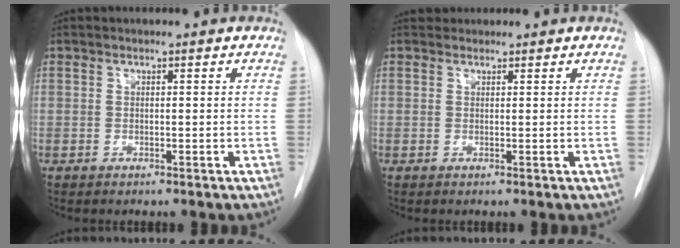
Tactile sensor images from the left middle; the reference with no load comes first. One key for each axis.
{"total": 1.4, "fx": 1.3, "fy": 0.6, "fz": -0.2, "tx": 0.002, "ty": 0.015, "tz": 0.022}